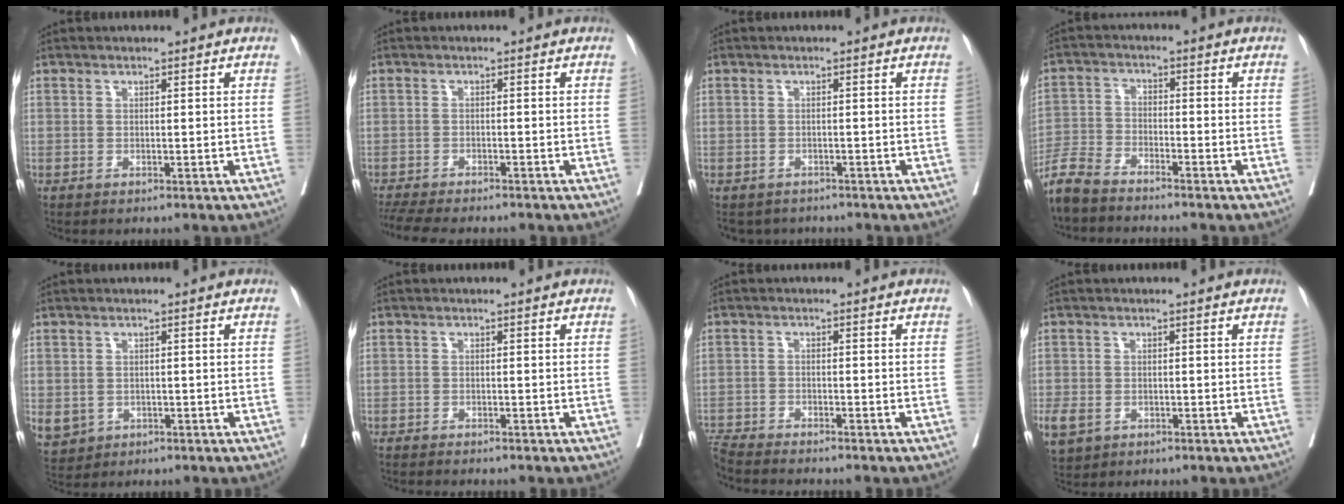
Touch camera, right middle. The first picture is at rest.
{"total": 8.2, "force": [-7.2, 1.3, 3.5], "torque": [-0.059, -0.009, -0.115]}
{"total": 4.0, "force": [-3.5, 2.0, 0.0], "torque": [0.005, -0.004, -0.051]}
{"total": 7.0, "force": [-6.5, 1.3, 2.1], "torque": [-0.042, -0.020, -0.127]}
{"total": 7.1, "force": [-2.3, 6.3, 2.2], "torque": [-0.067, -0.004, -0.026]}
{"total": 2.7, "force": [-2.7, 0.2, 0.7], "torque": [-0.012, -0.009, -0.043]}
{"total": 7.1, "force": [-6.8, -0.8, 1.8], "torque": [-0.037, -0.013, -0.122]}
{"total": 6.9, "force": [-3.2, 5.3, 3.1], "torque": [-0.091, -0.010, -0.047]}